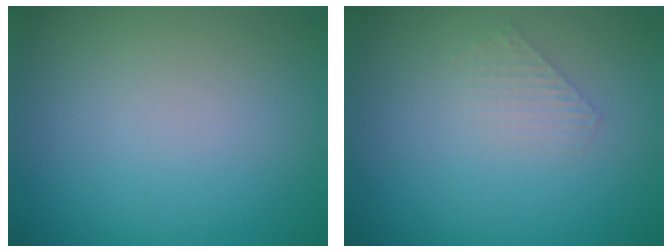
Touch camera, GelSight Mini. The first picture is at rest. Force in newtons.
{"total": 1.3, "press": 1.3, "slide": 0.2}